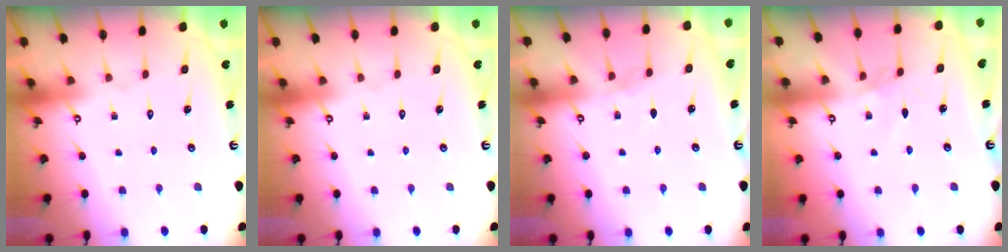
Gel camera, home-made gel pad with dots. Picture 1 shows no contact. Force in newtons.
{"total": 0.0}
{"total": 5.7, "press": 5.6, "slide": 0.6}
{"total": 1.8, "press": 1.8, "slide": 0.4}